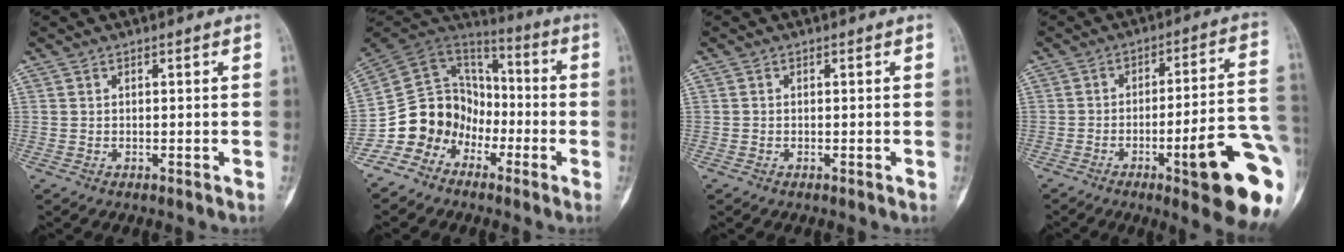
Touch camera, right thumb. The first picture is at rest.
{"total": 13.9, "force": [-7.0, 11.3, 3.7], "torque": [-0.032, 0.098, -0.135]}
{"total": 0.0}
{"total": 19.2, "force": [-6.7, 3.0, 17.8], "torque": [-0.184, 0.025, -0.085]}